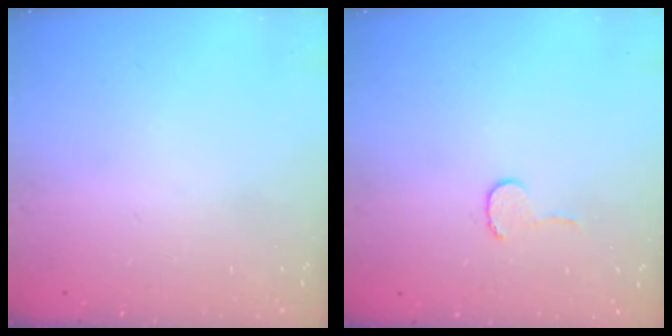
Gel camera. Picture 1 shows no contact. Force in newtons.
{"total": 3.9, "press": 3.9, "slide": 0.3}